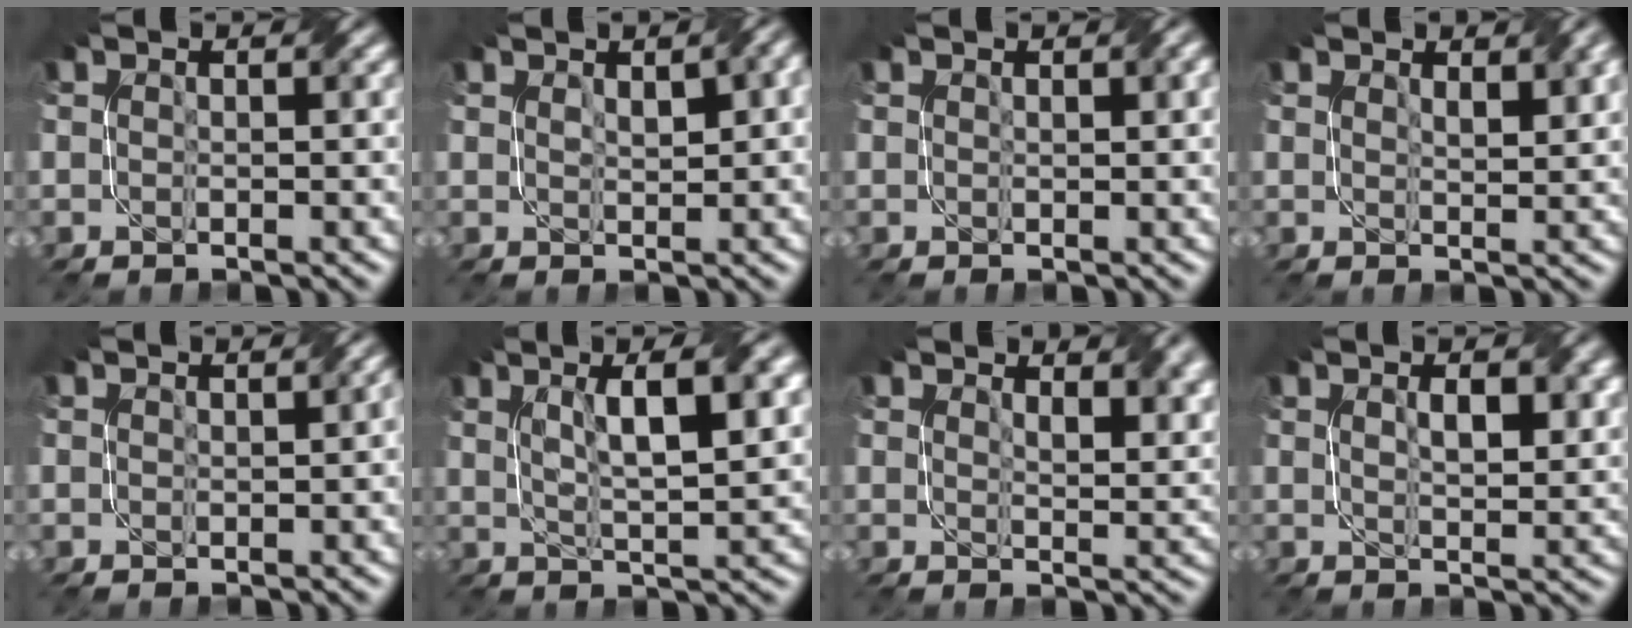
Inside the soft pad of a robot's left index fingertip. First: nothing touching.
{"total": 3.1, "force": [1.3, 1.0, 2.6], "torque": [-0.042, 0.000, 0.026]}
{"total": 1.3, "force": [0.6, 0.2, 1.1], "torque": [-0.012, 0.001, 0.012]}
{"total": 2.7, "force": [1.7, 0.7, 1.9], "torque": [-0.029, -0.003, 0.032]}
{"total": 0.9, "force": [-0.6, 0.2, 0.6], "torque": [-0.004, 0.004, -0.009]}
{"total": 8.0, "force": [2.7, 2.0, 7.3], "torque": [-0.096, 0.017, 0.041]}
{"total": 5.0, "force": [3.2, 2.0, 3.2], "torque": [-0.041, 0.000, 0.053]}
{"total": 3.5, "force": [1.2, 1.2, 3.1], "torque": [-0.054, -0.001, 0.024]}